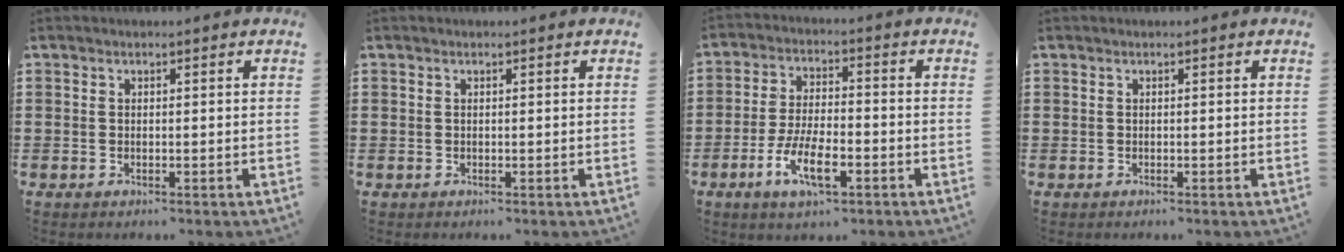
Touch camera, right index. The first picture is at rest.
{"total": 0.0}
{"total": 8.3, "force": [-3.8, 2.8, 6.8], "torque": [-0.151, -0.012, -0.072]}
{"total": 0.0}